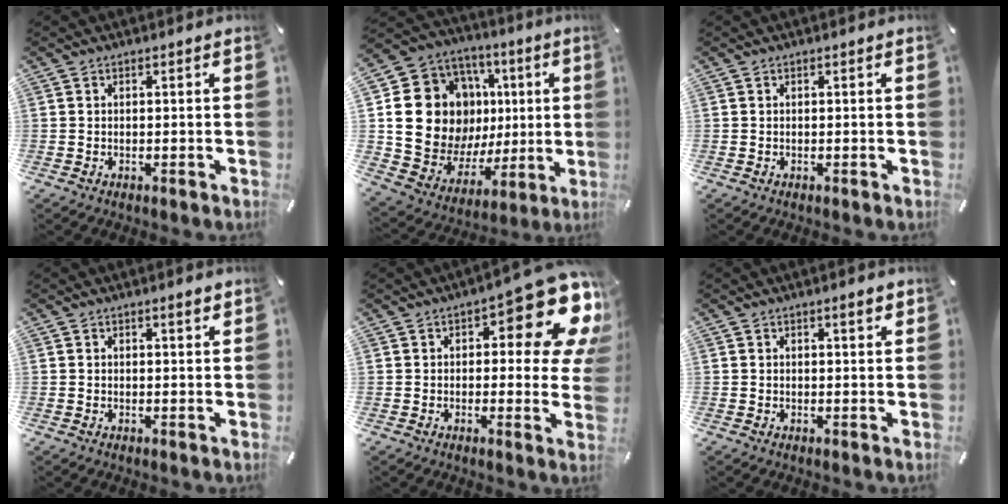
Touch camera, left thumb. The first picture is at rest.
{"total": 20.4, "force": [4.5, 17.2, 10.0], "torque": [-0.181, -0.037, 0.110]}
{"total": 0.0}
{"total": 1.1, "force": [0.7, 0.5, 0.6], "torque": [-0.011, 0.001, 0.013]}
{"total": 17.0, "force": [7.6, 7.0, 13.5], "torque": [-0.162, -0.058, 0.124]}
{"total": 2.0, "force": [1.3, 0.7, 1.5], "torque": [-0.021, 0.000, 0.020]}